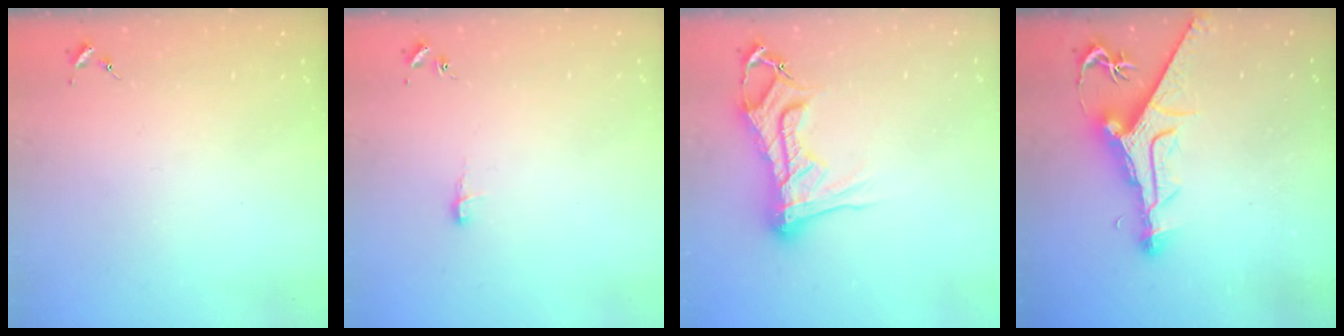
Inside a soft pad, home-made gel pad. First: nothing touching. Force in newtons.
{"total": 4.9, "press": 4.9, "slide": 0.5}
{"total": 15.4, "press": 15.3, "slide": 1.4}
{"total": 13.6, "press": 13.5, "slide": 1.7}